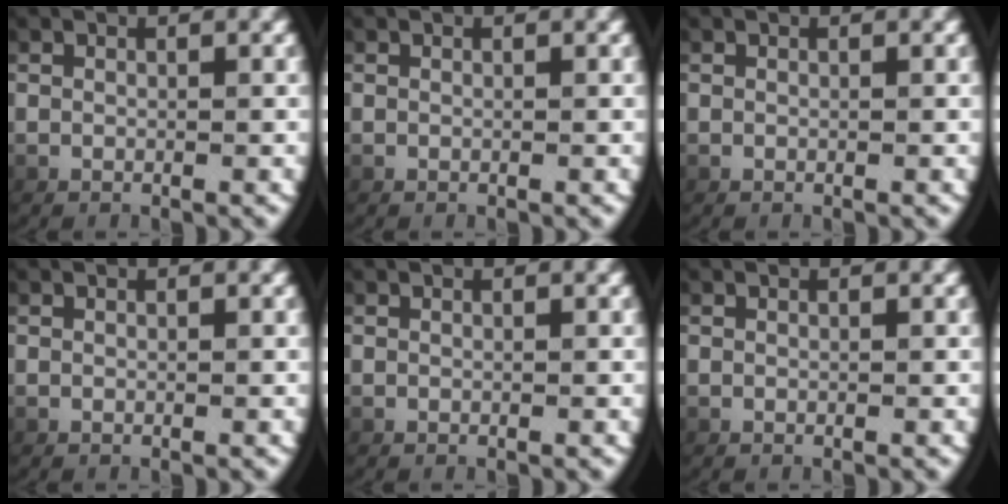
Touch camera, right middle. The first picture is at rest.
{"total": 0.0}
{"total": 0.0}
{"total": 0.0}
{"total": 0.0}
{"total": 0.0}